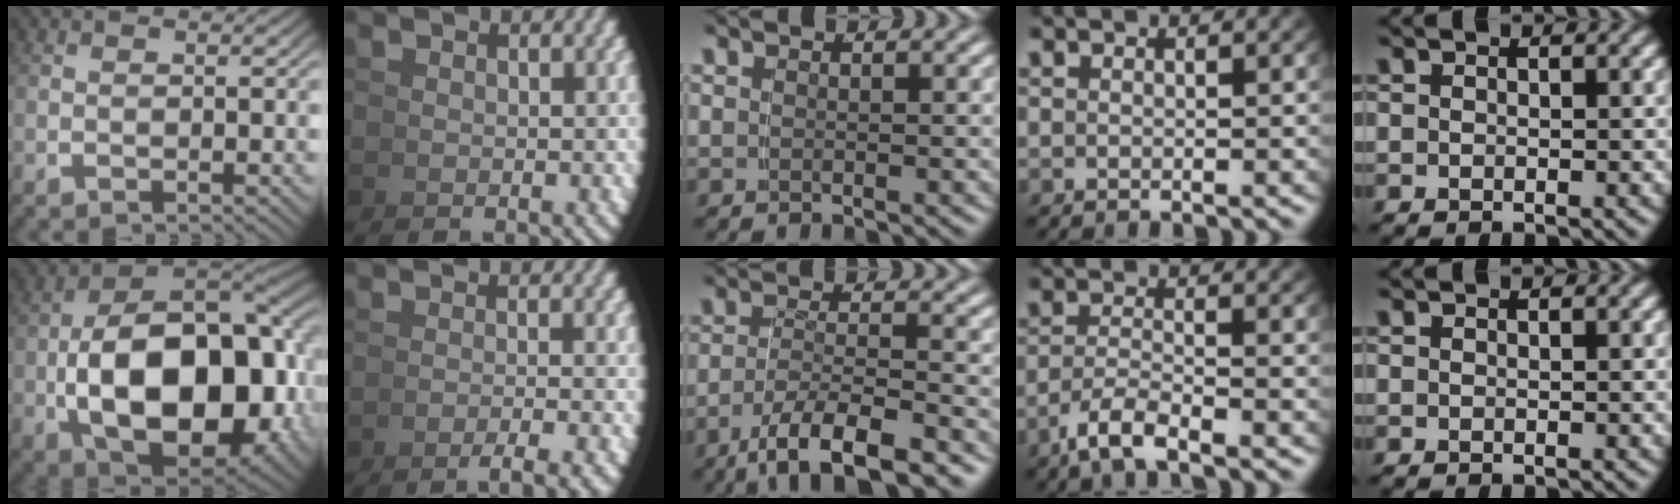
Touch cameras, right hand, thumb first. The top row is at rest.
{"thumb": {"total": 22.9, "force": [-2.6, 14.6, 17.4], "torque": [-0.335, -0.076, -0.005]}, "index": {"total": 3.1, "force": [-2.2, -0.2, 2.2], "torque": [-0.009, 0.014, -0.041]}, "middle": {"total": 7.1, "force": [-4.9, 1.6, 4.9], "torque": [-0.076, -0.021, -0.062]}, "ring": {"total": 3.3, "force": [-2.5, 0.8, 2.0], "torque": [-0.050, -0.010, -0.040]}}